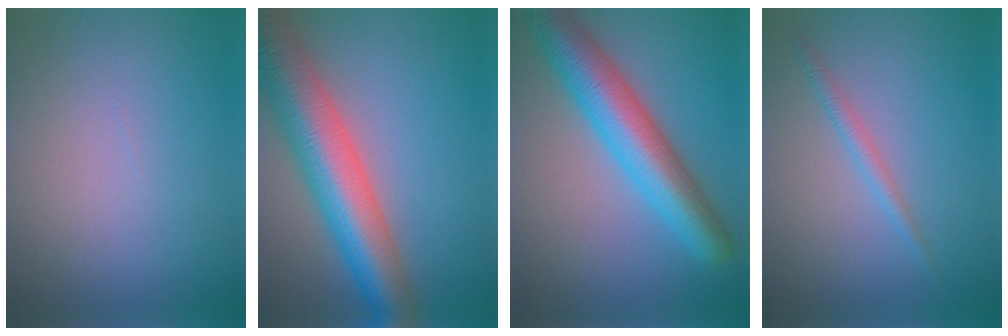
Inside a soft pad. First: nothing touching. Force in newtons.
{"total": 10.6, "press": 10.6, "slide": 0.6}
{"total": 8.3, "press": 8.3, "slide": 0.2}
{"total": 1.5, "press": 1.4, "slide": 0.1}